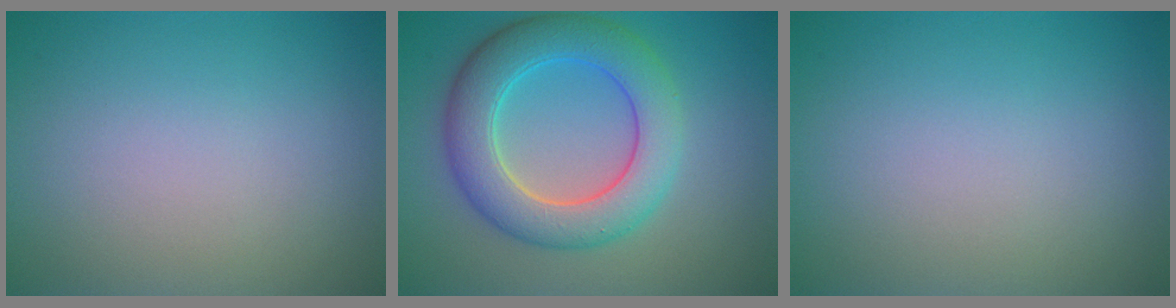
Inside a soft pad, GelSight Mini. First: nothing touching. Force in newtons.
{"total": 7.3, "press": 7.3, "slide": 0.4}
{"total": 0.0}